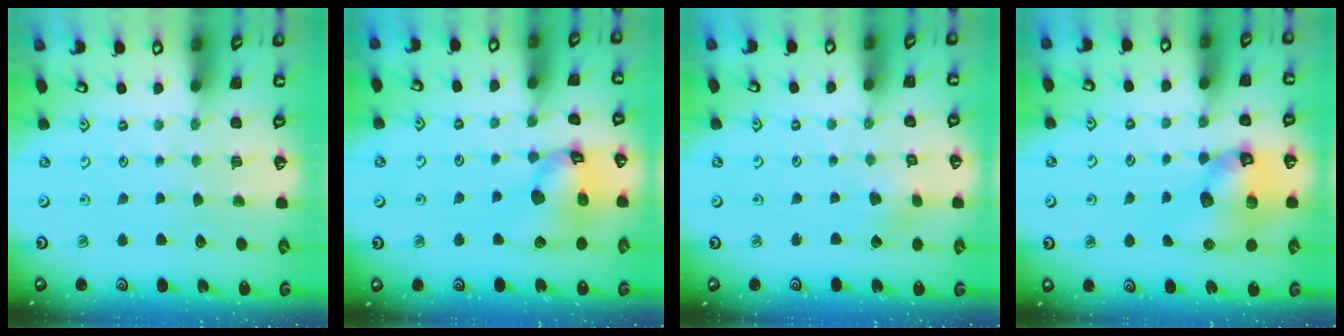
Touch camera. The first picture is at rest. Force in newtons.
{"total": 14.8, "press": 14.7, "slide": 1.7}
{"total": 2.6, "press": 2.6, "slide": 0.5}
{"total": 12.1, "press": 11.9, "slide": 1.7}